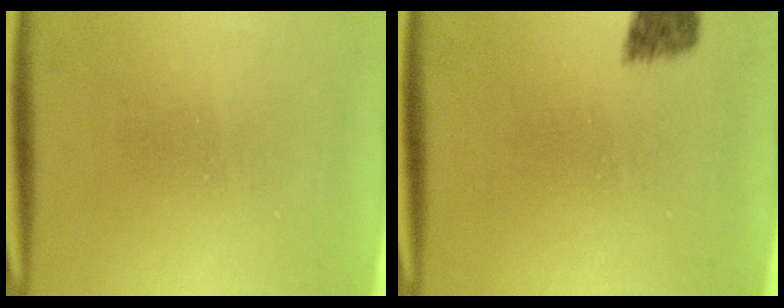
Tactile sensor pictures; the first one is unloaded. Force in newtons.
{"total": 2.3}